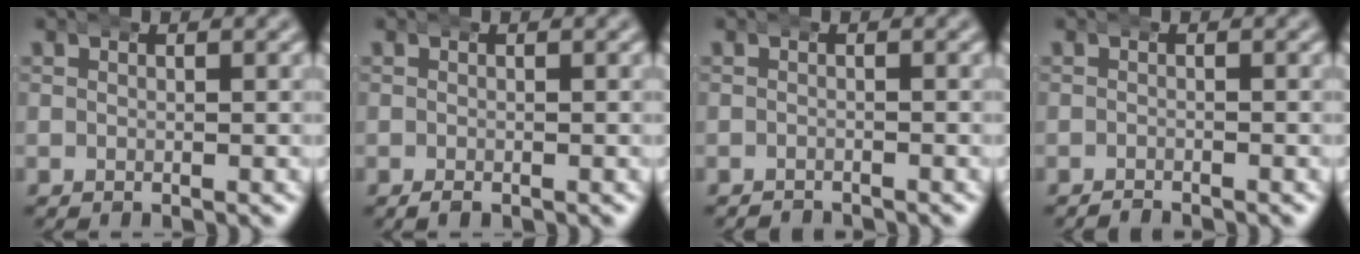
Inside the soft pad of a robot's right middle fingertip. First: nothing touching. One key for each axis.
{"total": 0.6, "fx": -0.5, "fy": 0.2, "fz": 0.4, "tx": -0.012, "ty": -0.004, "tz": -0.006}
{"total": 1.7, "fx": -1.7, "fy": 0.0, "fz": -0.1, "tx": -0.002, "ty": -0.010, "tz": -0.024}
{"total": 1.3, "fx": -1.3, "fy": 0.0, "fz": 0.0, "tx": -0.003, "ty": -0.007, "tz": -0.020}